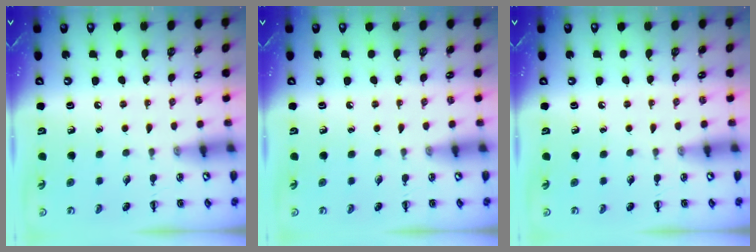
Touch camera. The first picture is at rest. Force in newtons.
{"total": 0.0}
{"total": 0.0}